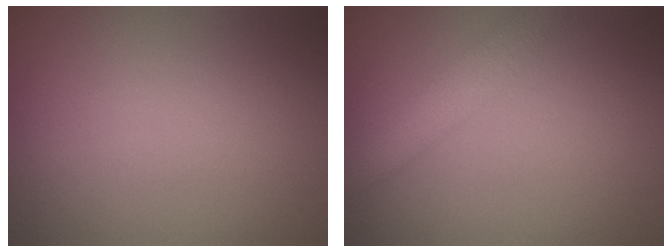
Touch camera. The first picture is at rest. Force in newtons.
{"total": 2.9, "press": 2.9, "slide": 0.1}